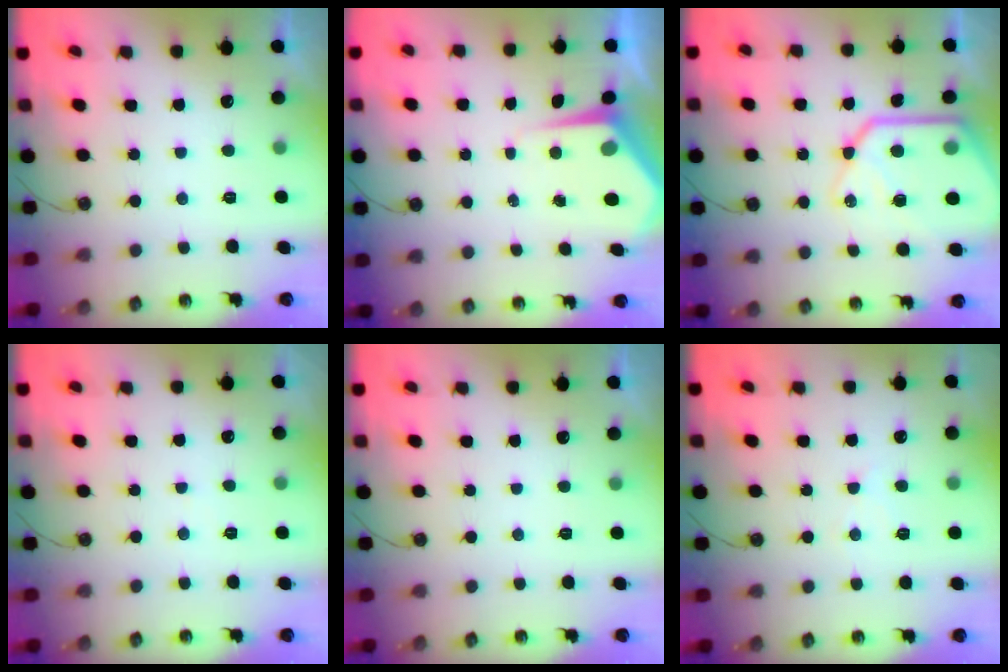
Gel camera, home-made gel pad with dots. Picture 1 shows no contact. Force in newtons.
{"total": 5.7, "press": 5.7, "slide": 0.5}
{"total": 19.3, "press": 19.2, "slide": 2.3}
{"total": 1.7, "press": 1.6, "slide": 0.3}
{"total": 0.0}
{"total": 5.8, "press": 5.8, "slide": 1.0}